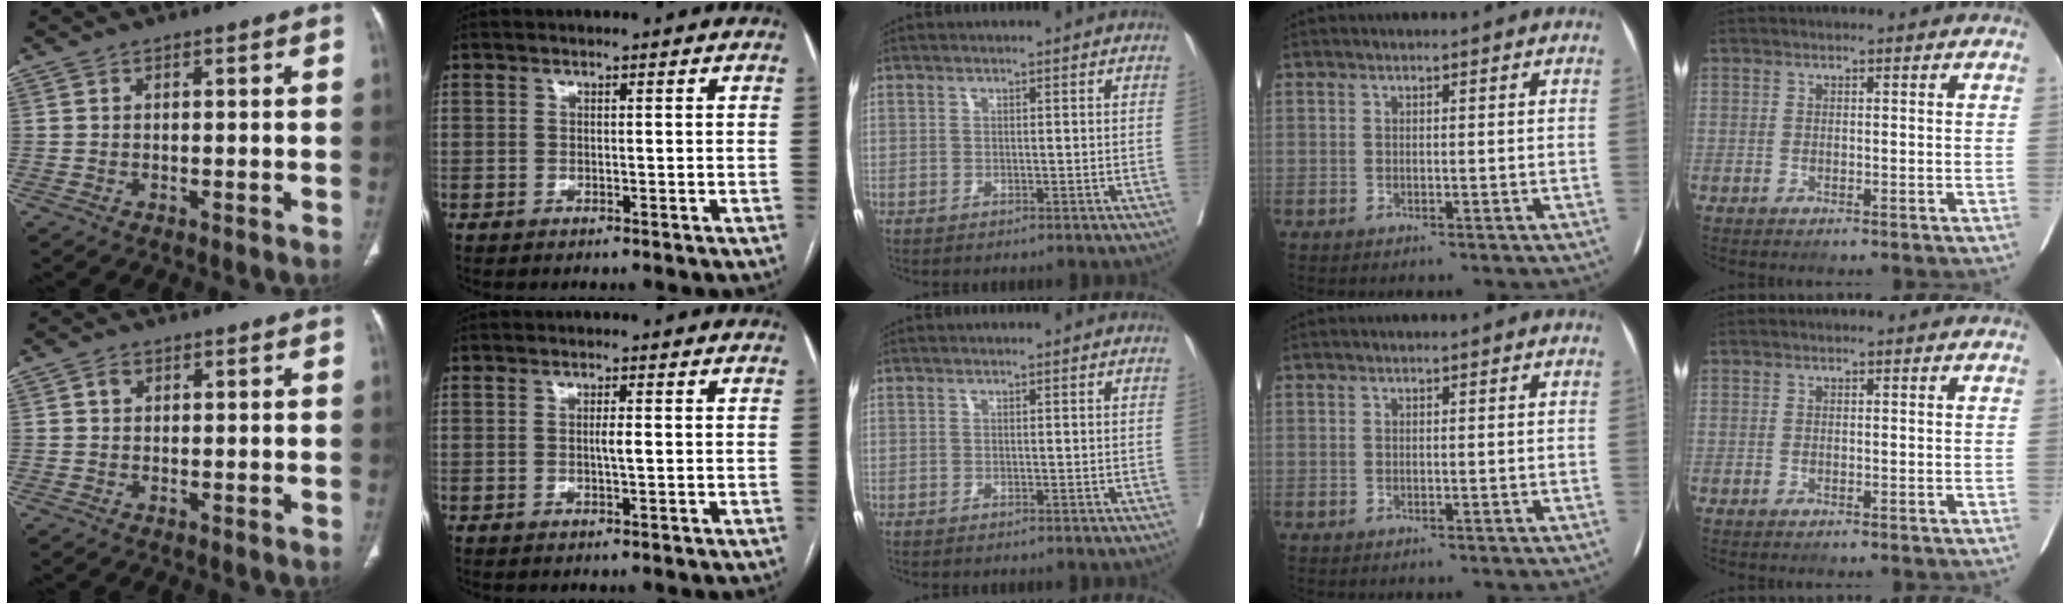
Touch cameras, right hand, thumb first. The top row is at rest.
{"thumb": {"total": 1.5, "force": [0.6, 1.2, 0.7], "torque": [-0.008, 0.001, 0.008]}, "index": {"total": 1.5, "force": [-0.1, 0.0, 1.5], "torque": [-0.029, 0.000, 0.000]}}